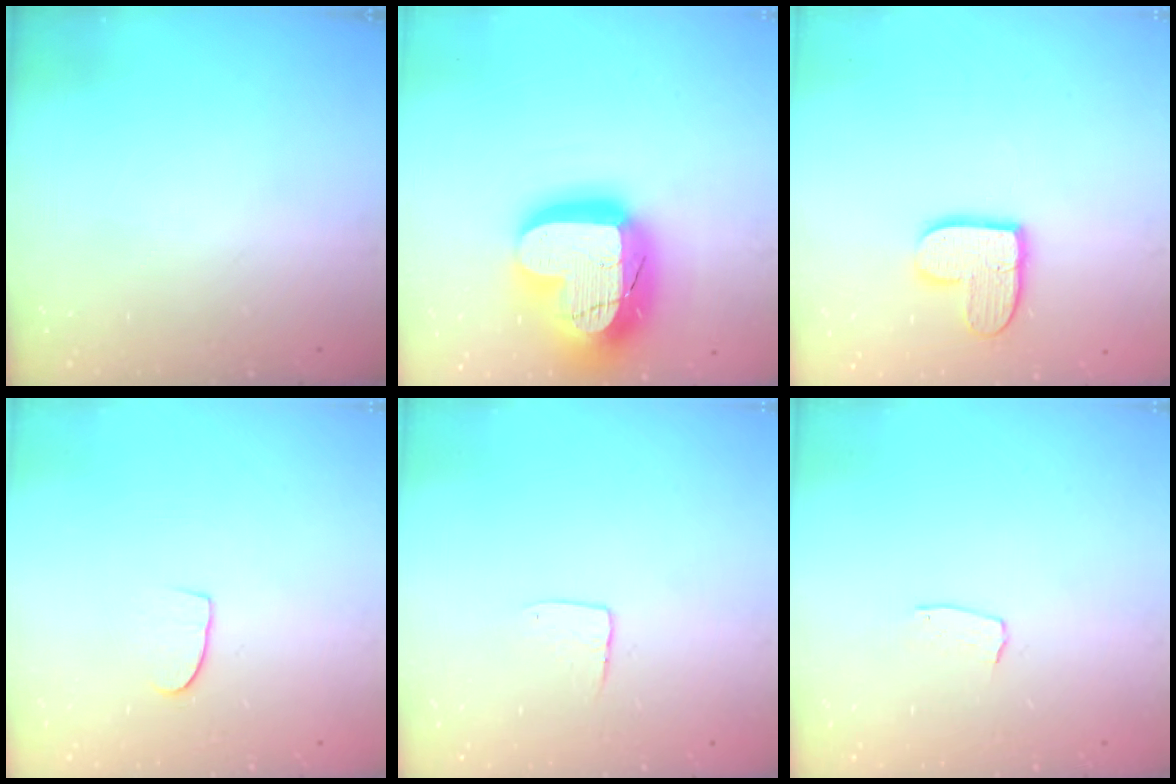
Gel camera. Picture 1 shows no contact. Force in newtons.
{"total": 26.0, "press": 25.9, "slide": 2.1}
{"total": 11.0, "press": 10.9, "slide": 0.9}
{"total": 6.1, "press": 6.1, "slide": 0.4}
{"total": 5.3, "press": 5.3, "slide": 0.4}
{"total": 4.0, "press": 3.9, "slide": 0.2}